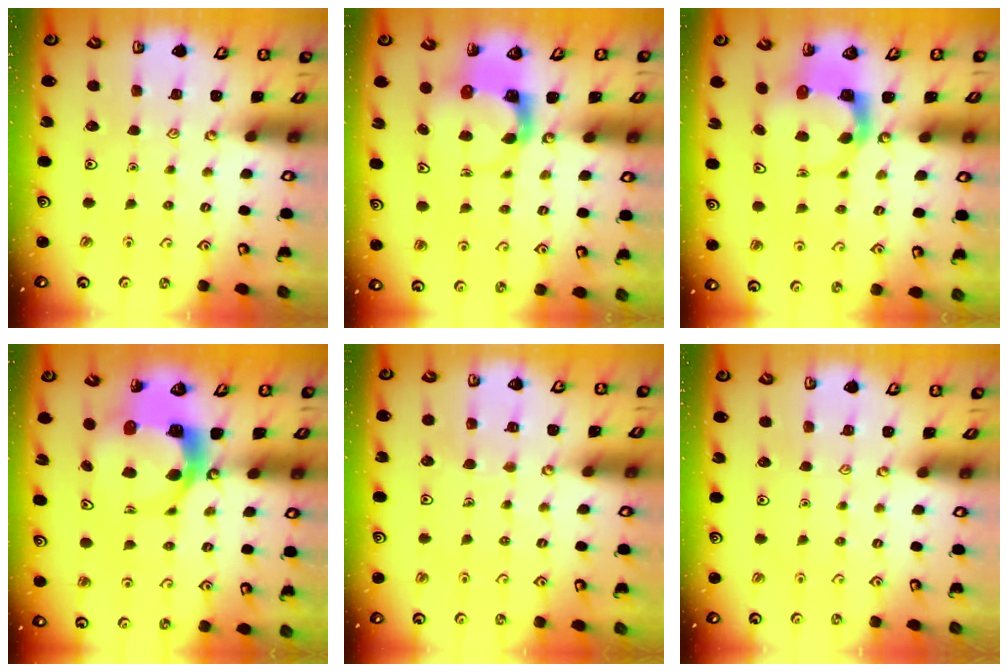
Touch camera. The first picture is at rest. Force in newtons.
{"total": 3.9, "press": 3.9, "slide": 0.6}
{"total": 3.8, "press": 3.8, "slide": 0.5}
{"total": 8.9, "press": 8.9, "slide": 1.2}
{"total": 4.3, "press": 4.2, "slide": 0.4}
{"total": 0.0}